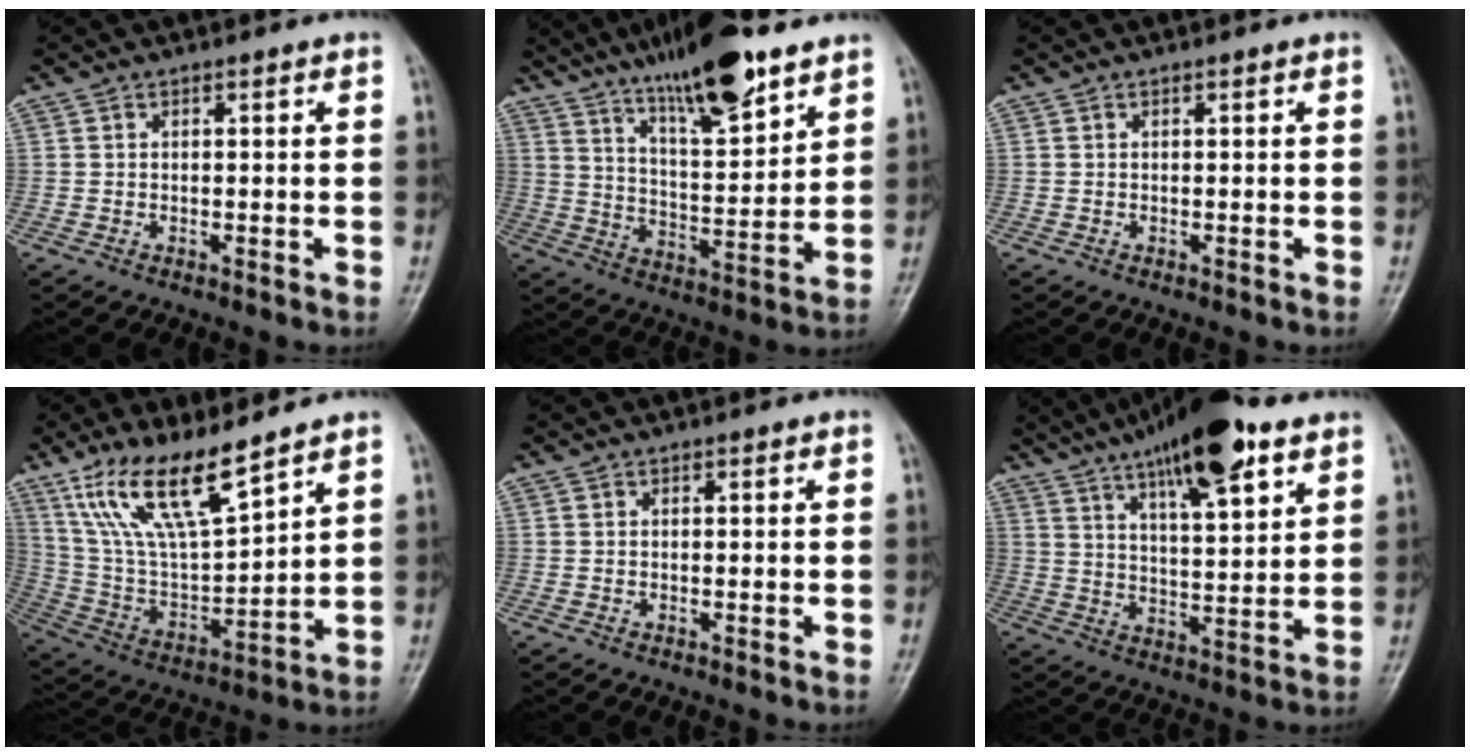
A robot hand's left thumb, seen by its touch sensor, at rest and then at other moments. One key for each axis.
{"total": 16.5, "fx": 11.6, "fy": 3.9, "fz": 11.1, "tx": -0.166, "ty": -0.061, "tz": 0.200}
{"total": 0.0}
{"total": 16.1, "fx": 11.1, "fy": 4.3, "fz": 10.8, "tx": -0.186, "ty": -0.052, "tz": 0.230}
{"total": 0.0}
{"total": 18.5, "fx": 11.0, "fy": 5.4, "fz": 13.8, "tx": -0.203, "ty": -0.035, "tz": 0.180}